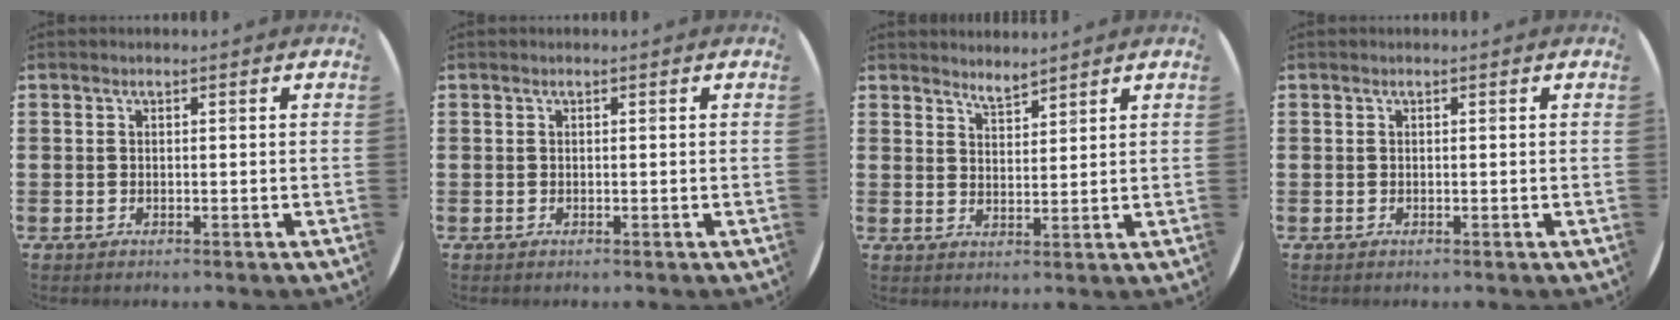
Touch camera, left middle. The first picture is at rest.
{"total": 0.0}
{"total": 2.9, "force": [2.9, 0.1, 0.0], "torque": [-0.005, -0.009, 0.055]}
{"total": 0.0}